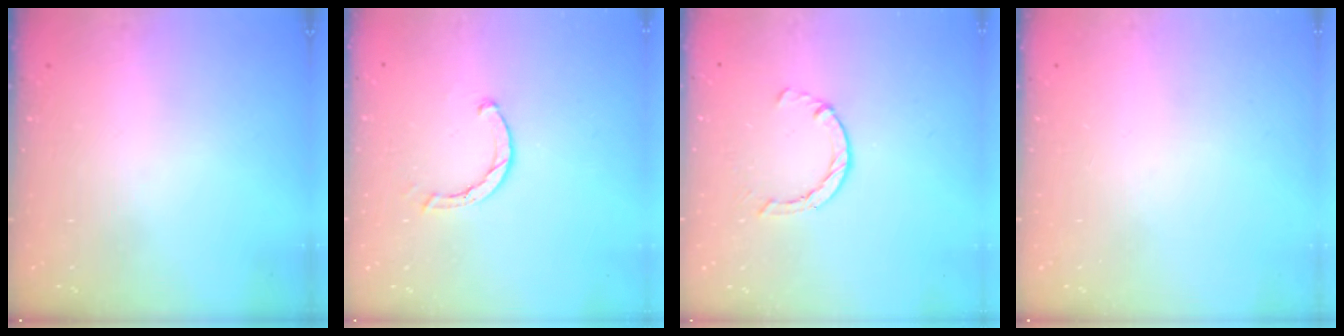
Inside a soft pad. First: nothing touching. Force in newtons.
{"total": 1.6, "press": 1.6, "slide": 0.2}
{"total": 2.9, "press": 2.8, "slide": 0.4}
{"total": 0.0}